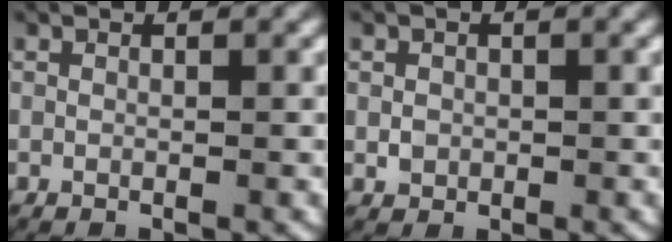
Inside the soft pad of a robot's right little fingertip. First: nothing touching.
{"total": 0.8, "force": [0.0, 0.8, 0.3], "torque": [-0.009, 0.001, 0.001]}